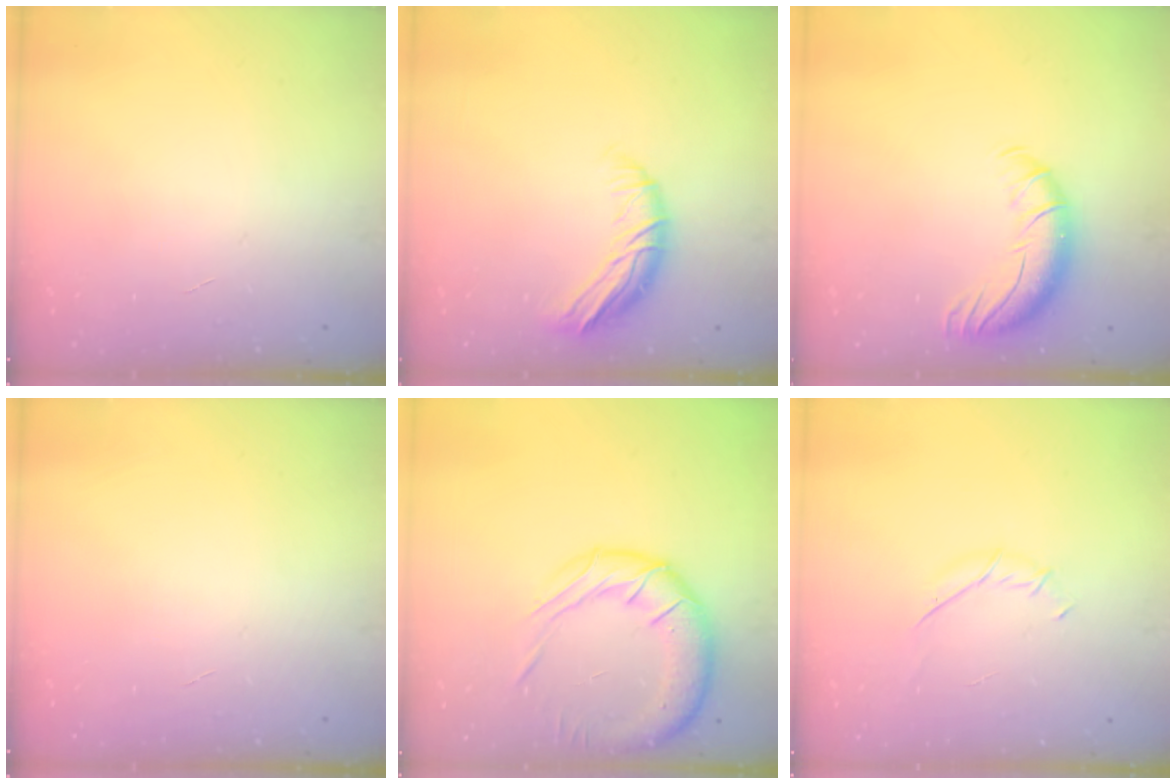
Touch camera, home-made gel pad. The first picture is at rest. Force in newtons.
{"total": 11.1, "press": 11.0, "slide": 1.4}
{"total": 10.5, "press": 10.2, "slide": 2.4}
{"total": 0.0}
{"total": 16.0, "press": 15.7, "slide": 2.9}
{"total": 5.9, "press": 5.7, "slide": 1.4}